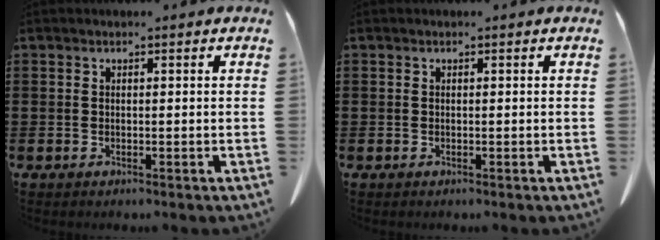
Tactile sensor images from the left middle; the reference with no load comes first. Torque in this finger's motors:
{"motor_torque": [-1.31, -0.83, 0.05, -0.01]}